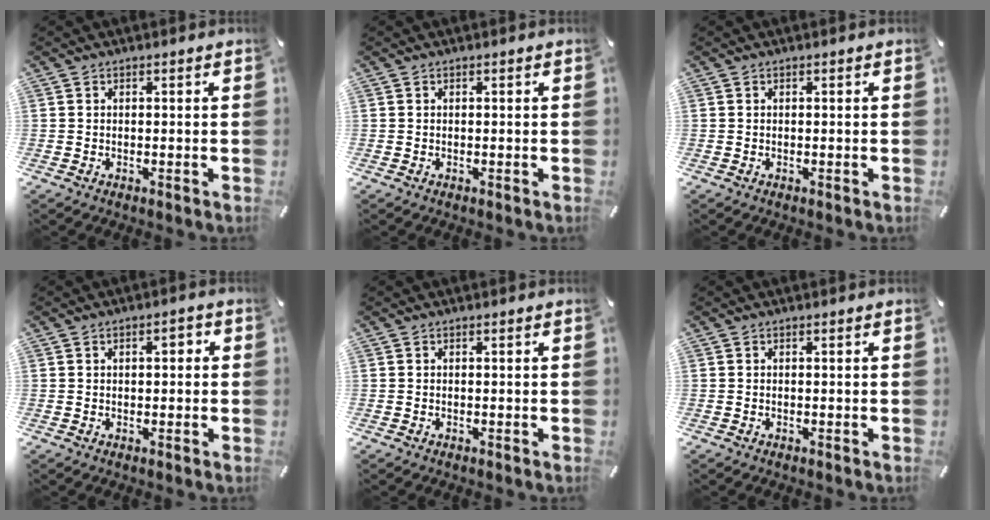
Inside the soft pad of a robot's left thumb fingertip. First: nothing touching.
{"total": 0.0}
{"total": 0.0}
{"total": 2.6, "force": [0.5, 1.6, 2.0], "torque": [-0.025, 0.004, 0.000]}
{"total": 0.0}
{"total": 0.0}